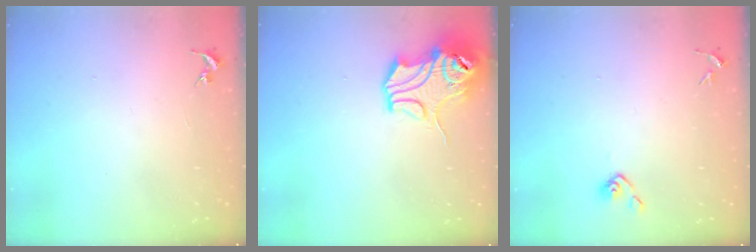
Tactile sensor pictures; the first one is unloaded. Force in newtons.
{"total": 12.8, "press": 12.7, "slide": 1.7}
{"total": 4.0, "press": 3.9, "slide": 1.0}